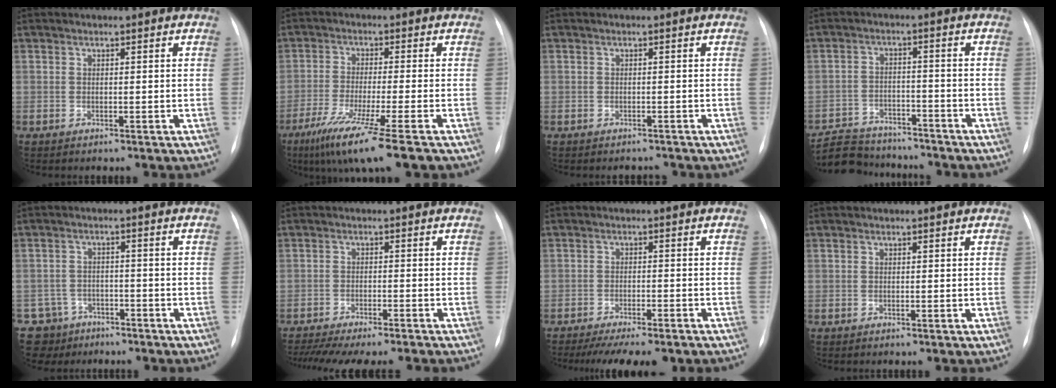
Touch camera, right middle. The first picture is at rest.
{"total": 11.3, "force": [-7.3, -0.9, 8.6], "torque": [-0.150, -0.038, -0.120]}
{"total": 1.5, "force": [-1.4, 0.6, -0.1], "torque": [0.001, -0.001, -0.016]}
{"total": 10.7, "force": [-9.7, 3.8, 2.3], "torque": [-0.044, 0.017, -0.147]}
{"total": 6.6, "force": [-4.6, 4.8, -0.5], "torque": [0.009, 0.014, -0.070]}
{"total": 13.8, "force": [-12.1, 1.6, 6.4], "torque": [-0.101, -0.017, -0.168]}
{"total": 10.3, "force": [-8.5, 2.3, 5.4], "torque": [-0.070, -0.005, -0.117]}
{"total": 0.0}